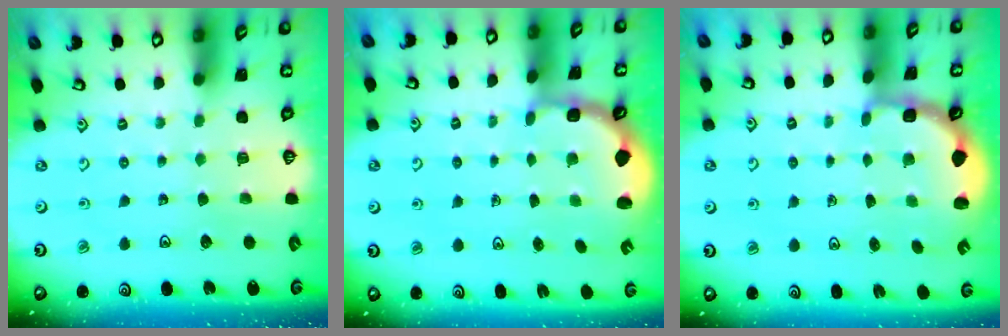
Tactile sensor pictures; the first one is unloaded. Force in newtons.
{"total": 2.4, "press": 2.0, "slide": 1.3}
{"total": 2.5, "press": 1.9, "slide": 1.6}